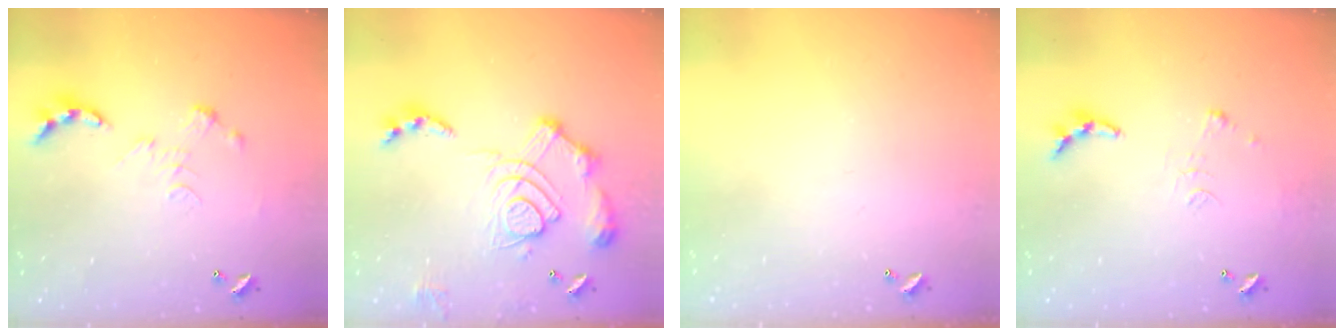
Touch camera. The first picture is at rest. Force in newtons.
{"total": 17.1, "press": 17.0, "slide": 1.6}
{"total": 0.0}
{"total": 6.3, "press": 6.3, "slide": 0.6}